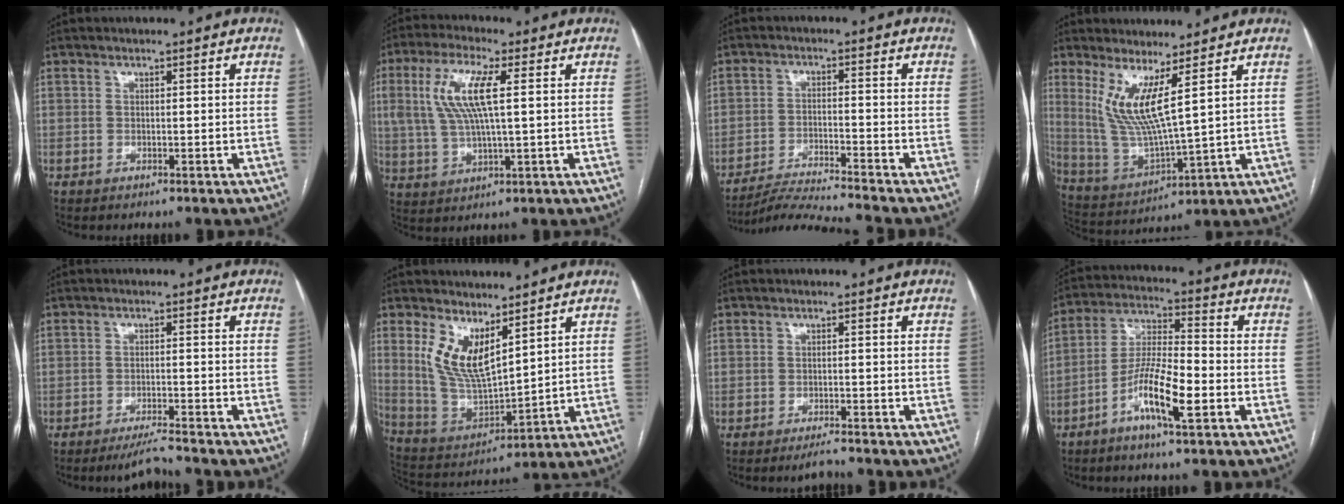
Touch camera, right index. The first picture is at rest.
{"total": 10.3, "force": [2.4, 2.3, 9.7], "torque": [-0.217, 0.010, 0.048]}
{"total": 8.7, "force": [-8.0, -2.7, 1.8], "torque": [-0.020, -0.017, -0.145]}
{"total": 9.4, "force": [4.3, 0.3, 8.4], "torque": [-0.185, -0.025, 0.094]}
{"total": 3.8, "force": [-3.5, -0.5, 1.4], "torque": [-0.024, -0.016, -0.062]}
{"total": 10.2, "force": [5.3, 3.6, 8.0], "torque": [-0.165, -0.009, 0.119]}
{"total": 2.1, "force": [-1.9, 0.0, 0.8], "torque": [-0.015, -0.007, -0.030]}
{"total": 10.3, "force": [-4.5, 1.5, 9.1], "torque": [-0.180, 0.002, -0.088]}